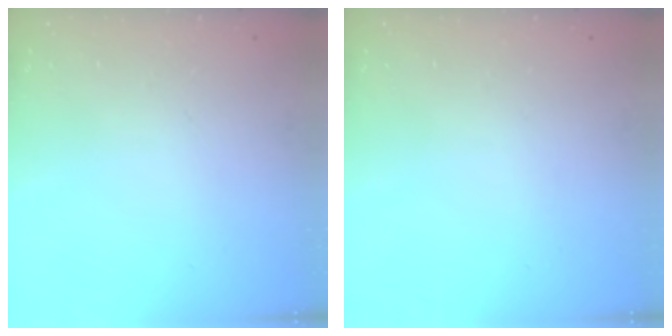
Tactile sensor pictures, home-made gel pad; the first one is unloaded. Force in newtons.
{"total": 0.0}